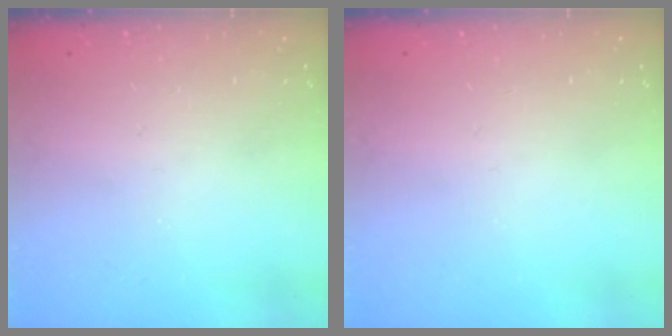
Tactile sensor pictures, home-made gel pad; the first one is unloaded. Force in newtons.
{"total": 0.0}